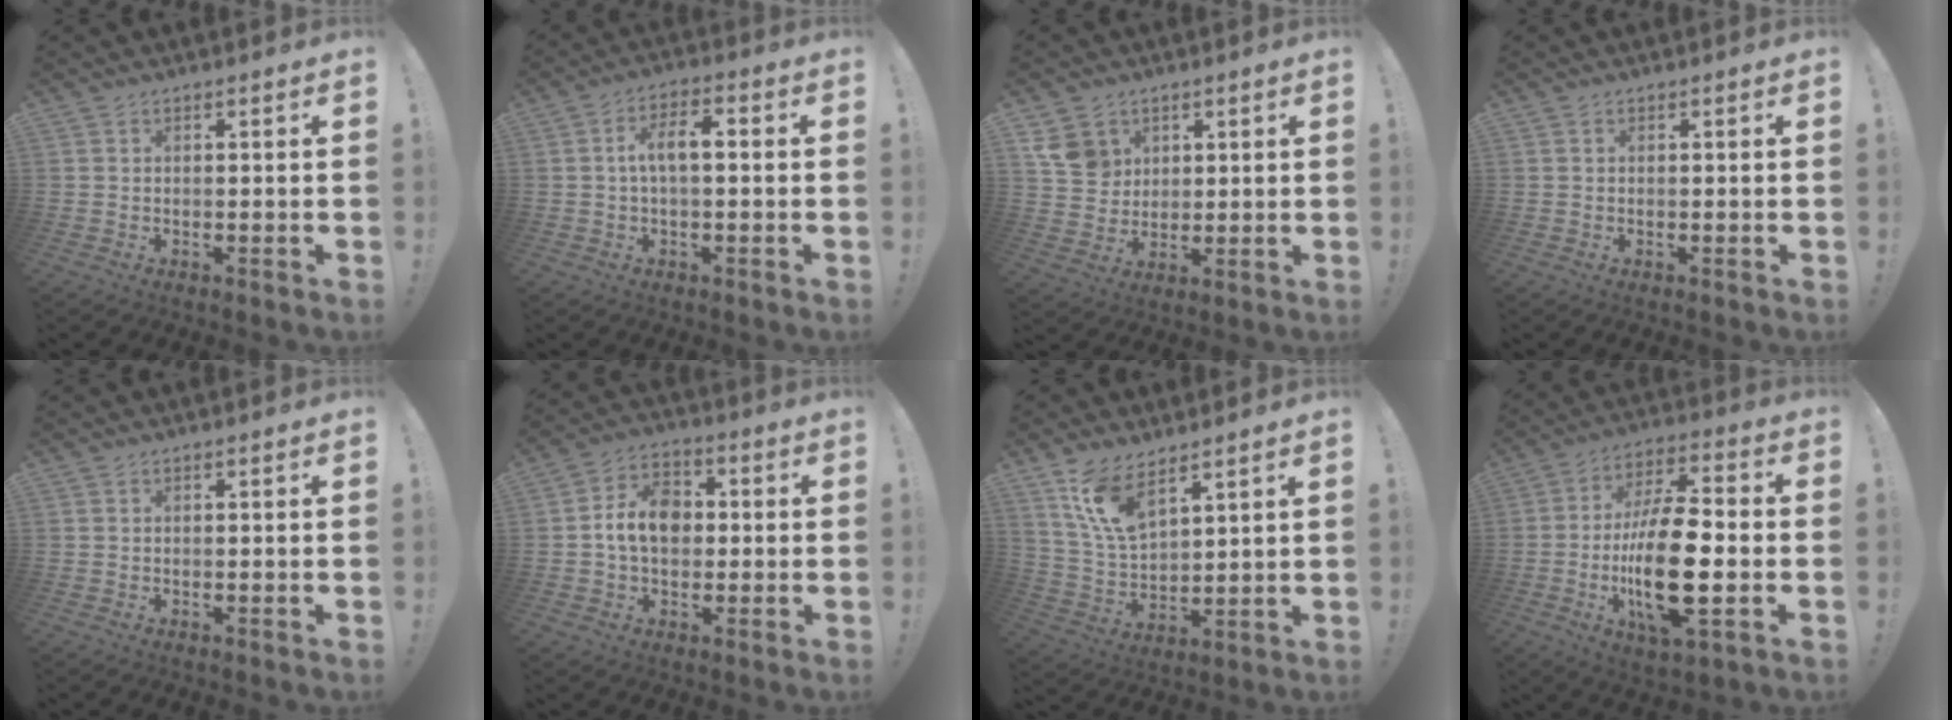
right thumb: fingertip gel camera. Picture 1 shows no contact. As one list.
[{"total": 7.6, "force": [0.2, 3.2, 6.8], "torque": [-0.127, 0.015, 0.001]}, {"total": 9.2, "force": [4.3, 7.8, 2.4], "torque": [-0.024, -0.021, 0.089]}, {"total": 0.0}, {"total": 0.0}, {"total": 11.3, "force": [-0.1, 8.3, 7.7], "torque": [-0.128, 0.016, 0.000]}, {"total": 12.0, "force": [8.4, 5.2, 6.8], "torque": [-0.146, -0.034, 0.164]}, {"total": 20.5, "force": [-3.8, 7.3, 18.8], "torque": [-0.356, 0.000, -0.064]}]